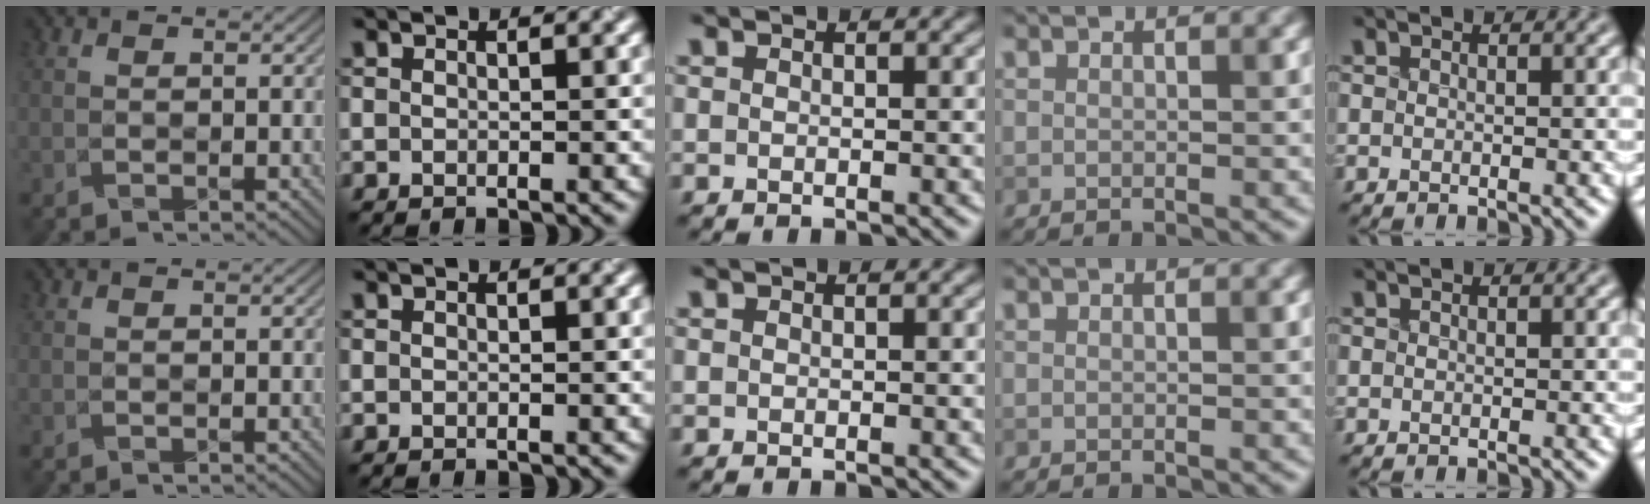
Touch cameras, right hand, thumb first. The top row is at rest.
{}